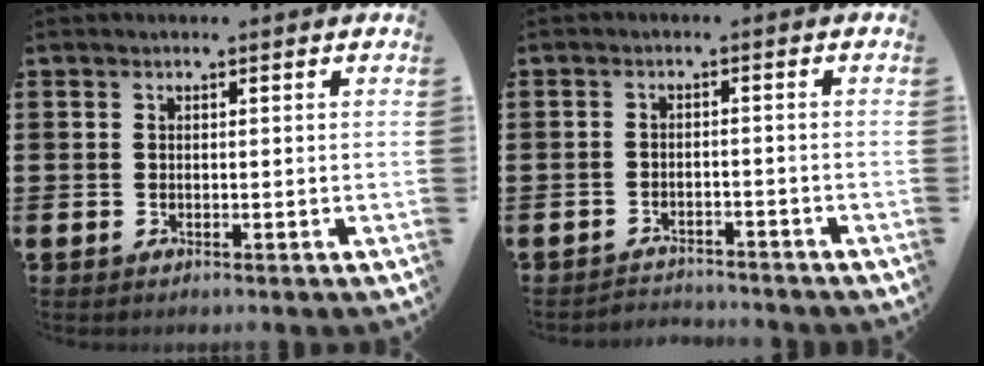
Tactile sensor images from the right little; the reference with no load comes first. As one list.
[{"total": 2.0, "force": [-2.0, 0.0, -0.3], "torque": [-0.001, 0.003, -0.045]}]